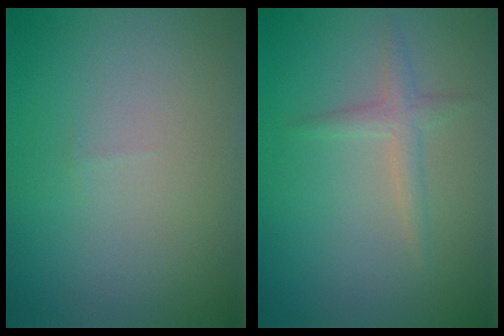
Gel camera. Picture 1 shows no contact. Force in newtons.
{"total": 1.5, "press": 1.5, "slide": 0.0}